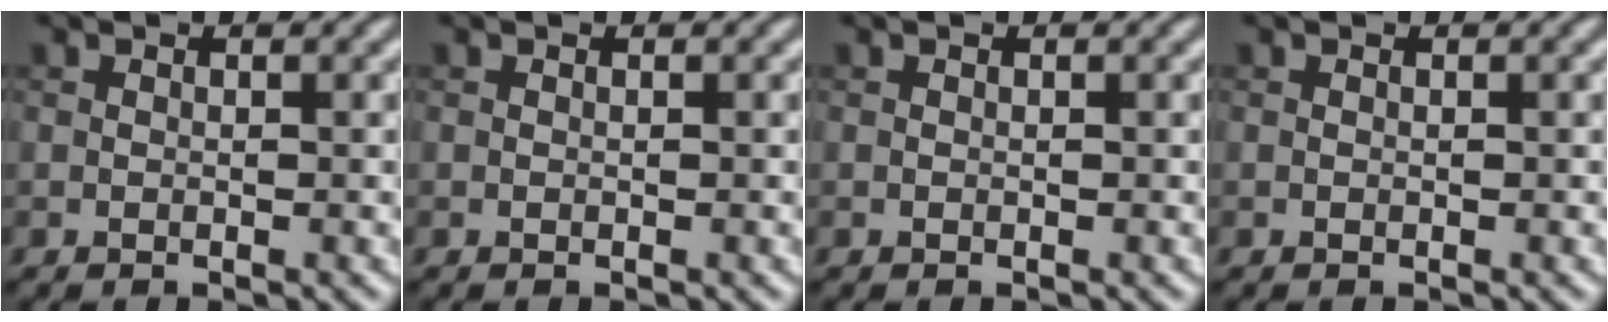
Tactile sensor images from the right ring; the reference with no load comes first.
{"total": 0.0}
{"total": 0.0}
{"total": 0.0}